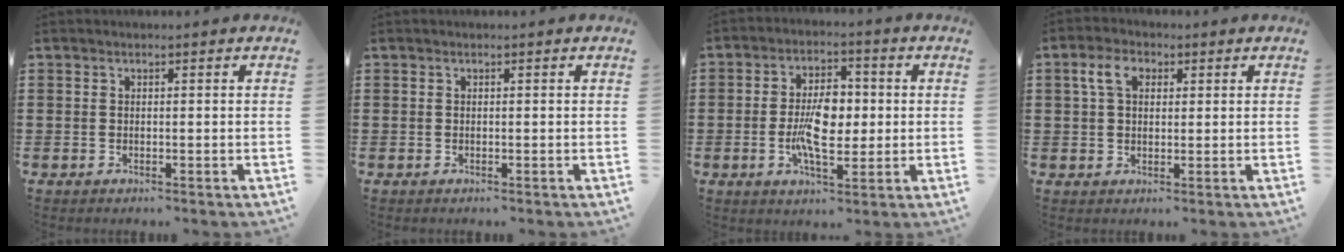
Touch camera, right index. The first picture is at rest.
{"total": 0.0}
{"total": 8.0, "force": [-0.6, 3.9, 6.9], "torque": [-0.136, 0.002, -0.019]}
{"total": 4.3, "force": [1.6, 2.6, 3.0], "torque": [-0.070, 0.014, 0.025]}